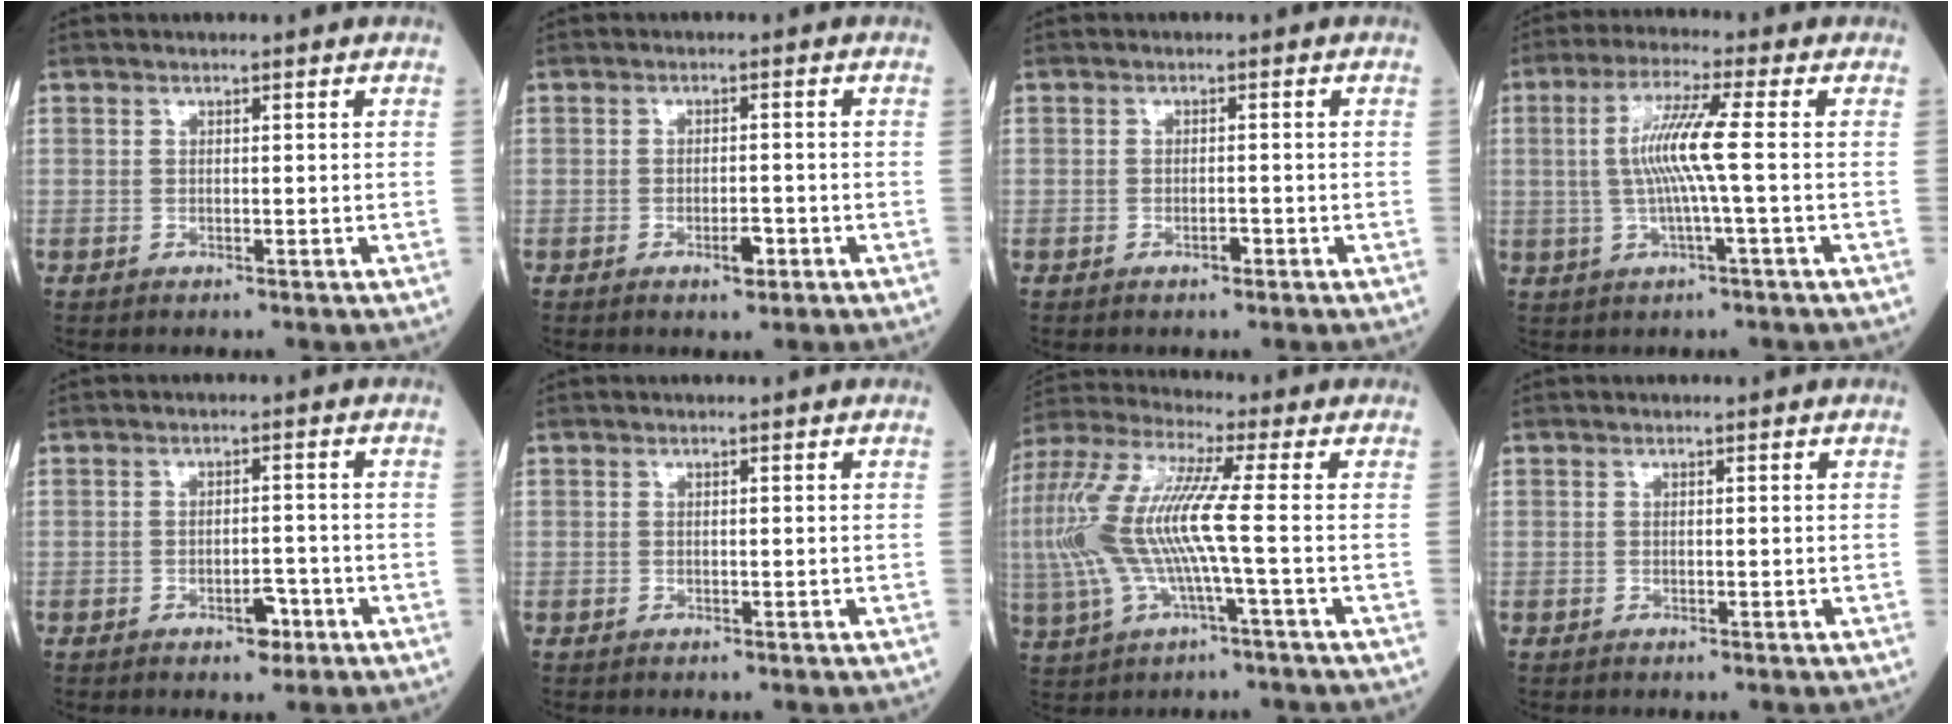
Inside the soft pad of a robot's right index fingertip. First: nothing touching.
{"total": 2.6, "force": [-1.2, 0.8, 2.1], "torque": [-0.033, 0.001, -0.017]}
{"total": 1.4, "force": [-0.8, 0.4, 1.1], "torque": [-0.019, 0.001, -0.012]}
{"total": 7.7, "force": [0.1, -0.7, 7.7], "torque": [-0.156, 0.007, -0.001]}
{"total": 3.1, "force": [-1.7, 1.3, 2.3], "torque": [-0.032, 0.004, -0.024]}
{"total": 0.0}
{"total": 14.2, "force": [-1.0, 1.5, 14.1], "torque": [-0.322, 0.017, -0.027]}
{"total": 0.0}